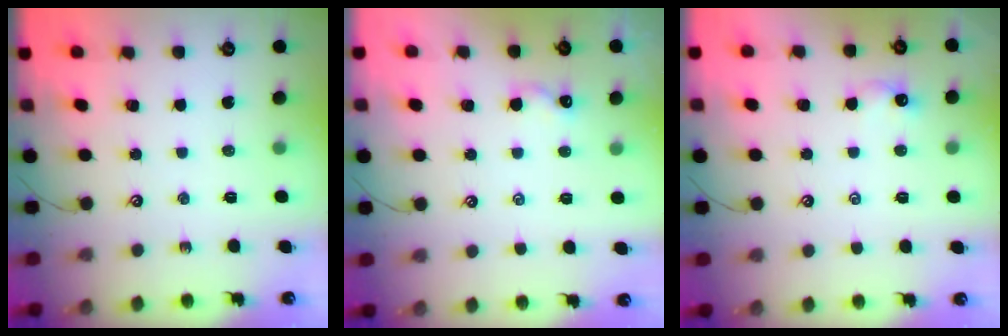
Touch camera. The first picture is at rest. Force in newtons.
{"total": 3.3, "press": 3.3, "slide": 0.2}
{"total": 0.6, "press": 0.2, "slide": 0.5}